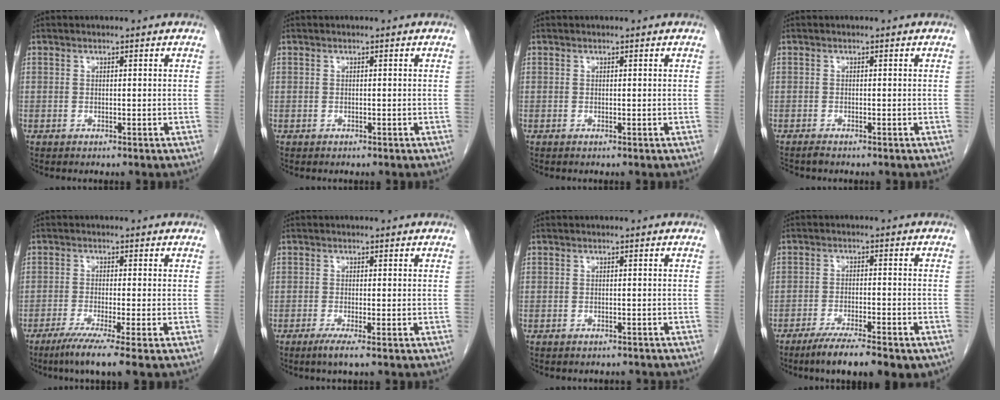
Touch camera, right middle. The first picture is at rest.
{"total": 0.0}
{"total": 0.0}
{"total": 0.9, "force": [-0.9, 0.1, 0.2], "torque": [-0.010, -0.003, -0.016]}
{"total": 6.6, "force": [-4.5, -1.0, 4.7], "torque": [-0.077, -0.021, -0.080]}
{"total": 2.2, "force": [-1.3, -0.3, 1.7], "torque": [-0.034, -0.007, -0.028]}
{"total": 2.6, "force": [-2.3, 1.0, 0.3], "torque": [-0.007, 0.000, -0.031]}
{"total": 10.1, "force": [-7.3, 2.0, 6.8], "torque": [-0.097, -0.014, -0.109]}